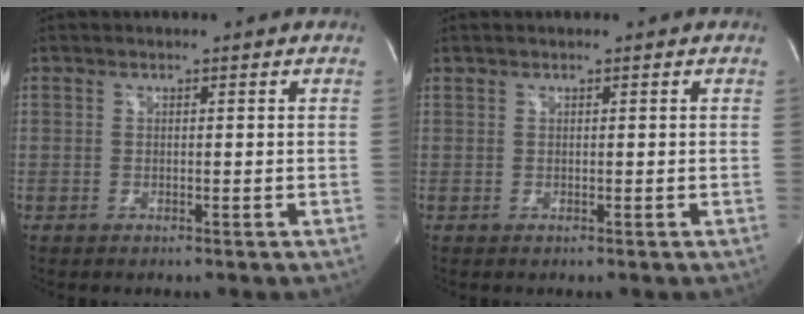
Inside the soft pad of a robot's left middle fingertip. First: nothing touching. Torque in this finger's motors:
{"motor_torque": [-0.13, -0.21, 0.03, 0.01]}